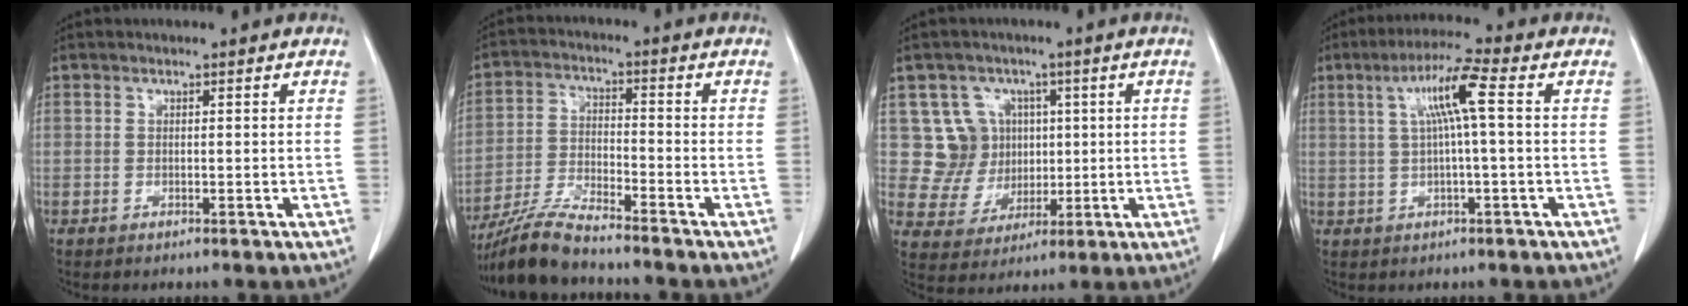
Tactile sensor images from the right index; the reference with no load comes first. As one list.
[{"total": 8.6, "force": [-7.8, 0.4, 3.7], "torque": [-0.074, -0.019, -0.150]}, {"total": 8.1, "force": [2.3, 7.7, 0.6], "torque": [-0.004, 0.027, 0.053]}, {"total": 7.4, "force": [1.7, -0.2, 7.1], "torque": [-0.130, 0.020, 0.033]}]